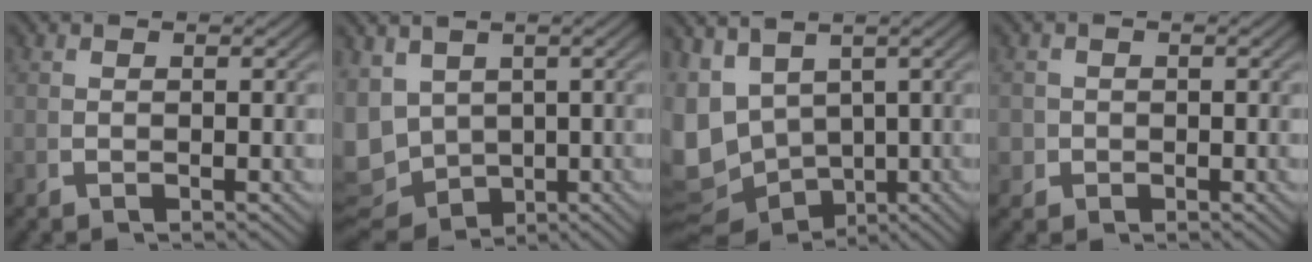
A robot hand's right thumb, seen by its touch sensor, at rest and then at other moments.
{"total": 9.4, "force": [-1.5, 7.9, 4.8], "torque": [-0.114, -0.047, -0.002]}
{"total": 11.3, "force": [-0.8, 9.4, 6.2], "torque": [-0.159, -0.040, 0.004]}
{"total": 2.1, "force": [-0.4, 2.0, 0.4], "torque": [-0.012, -0.011, -0.004]}